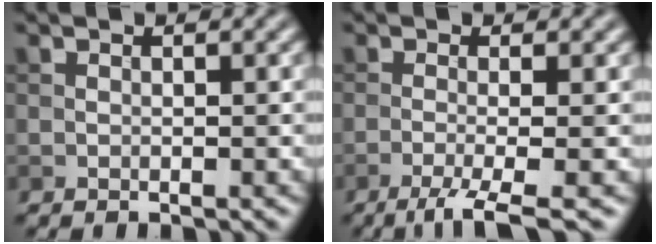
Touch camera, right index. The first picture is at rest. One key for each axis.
{"total": 4.2, "fx": -2.1, "fy": 0.8, "fz": 3.6, "tx": -0.055, "ty": -0.002, "tz": -0.047}